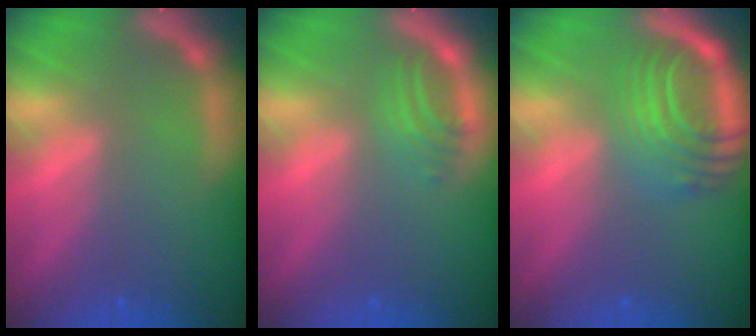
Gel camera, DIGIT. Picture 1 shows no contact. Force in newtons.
{"total": 2.5}
{"total": 8.1}